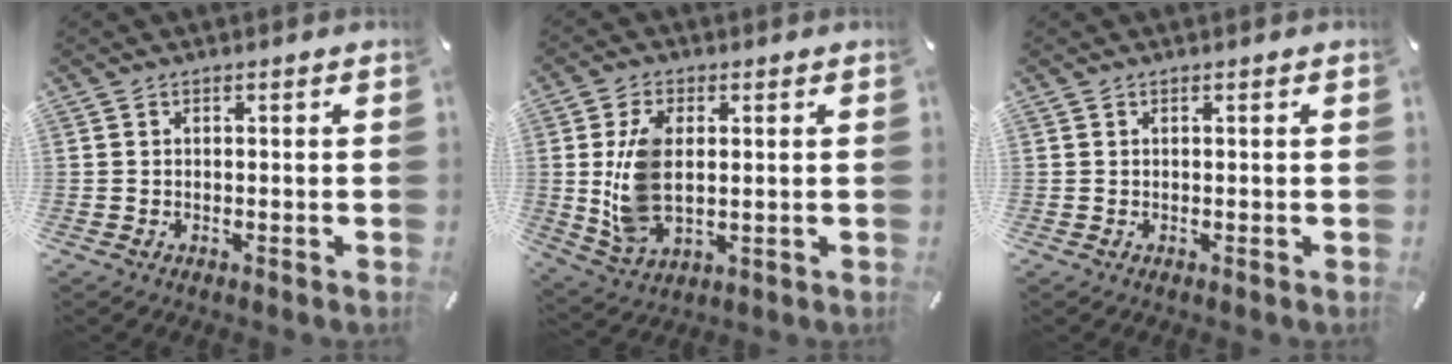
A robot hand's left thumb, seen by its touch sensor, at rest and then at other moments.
{"total": 10.7, "force": [1.1, 6.6, 8.4], "torque": [-0.195, 0.000, 0.020]}
{"total": 0.0}